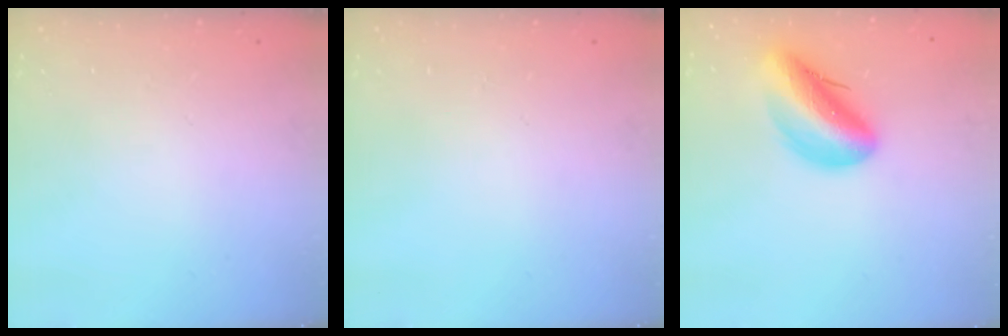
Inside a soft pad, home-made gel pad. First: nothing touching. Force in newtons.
{"total": 0.0}
{"total": 13.8, "press": 13.5, "slide": 2.9}